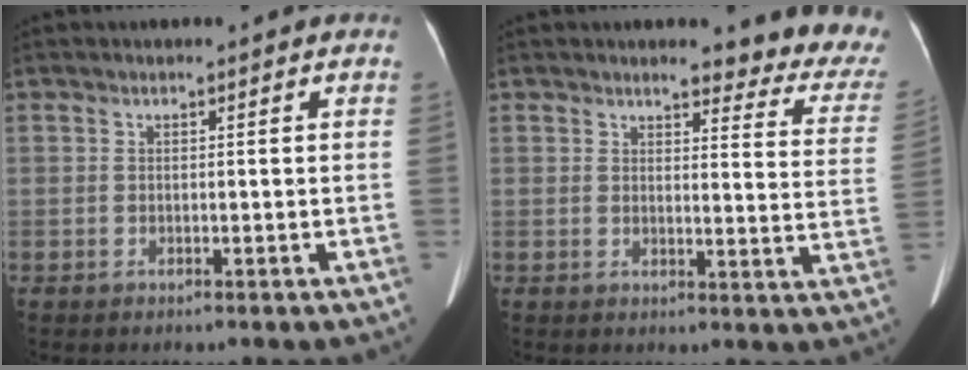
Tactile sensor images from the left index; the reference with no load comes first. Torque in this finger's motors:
{"motor_torque": [0.96, -1.18, 0.25, 0.04]}